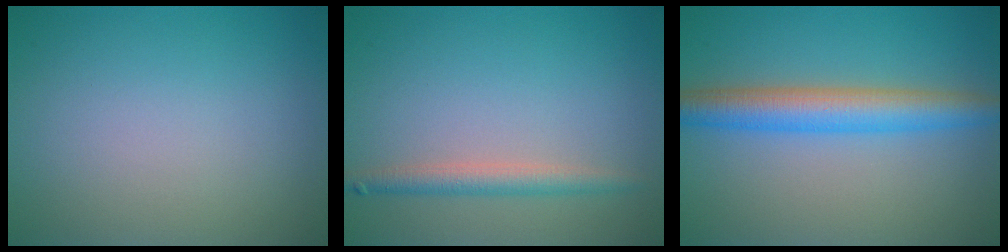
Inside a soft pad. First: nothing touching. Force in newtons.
{"total": 2.2, "press": 2.2, "slide": 0.1}
{"total": 5.1, "press": 5.1, "slide": 0.0}